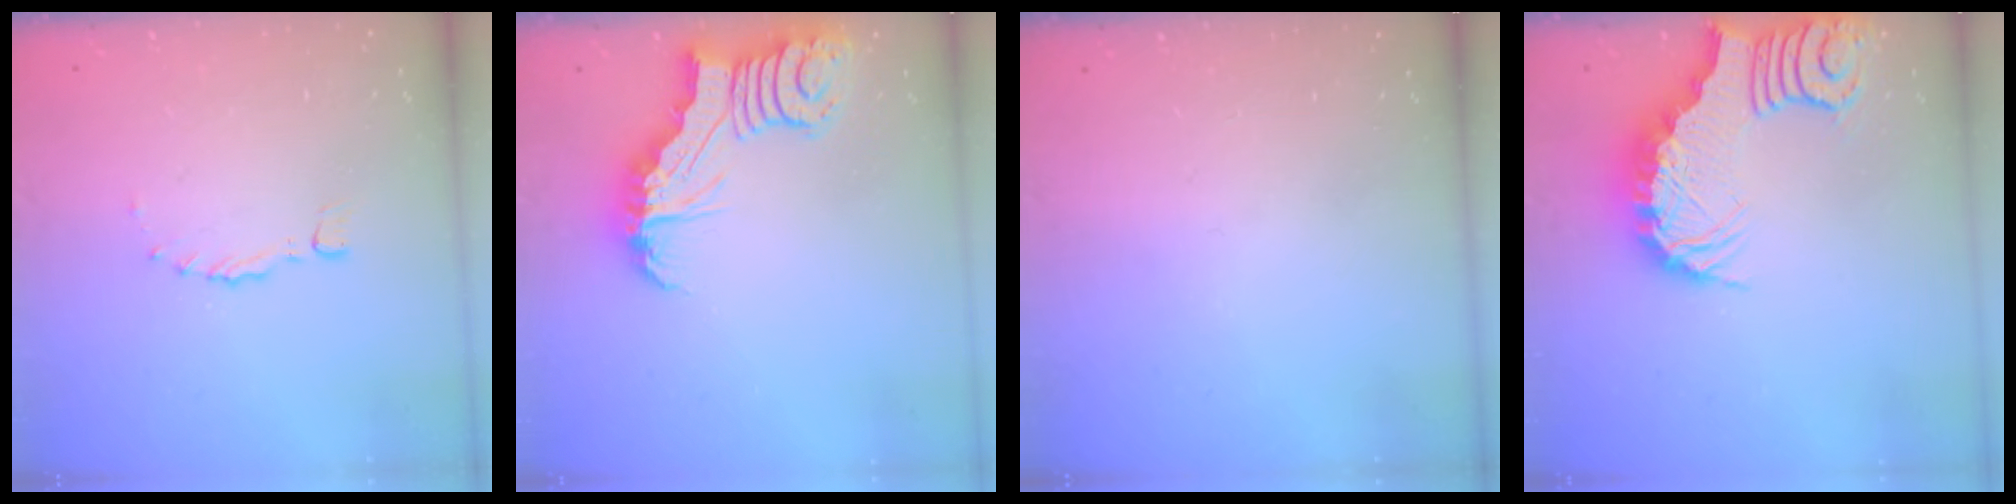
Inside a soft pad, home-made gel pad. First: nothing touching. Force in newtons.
{"total": 6.3, "press": 6.2, "slide": 0.9}
{"total": 0.0}
{"total": 3.8, "press": 3.8, "slide": 0.7}